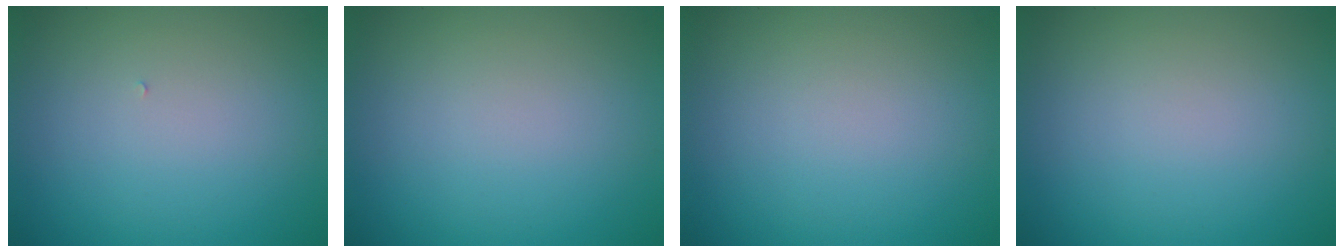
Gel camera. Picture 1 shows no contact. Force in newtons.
{"total": 0.0}
{"total": 0.0}
{"total": 0.0}